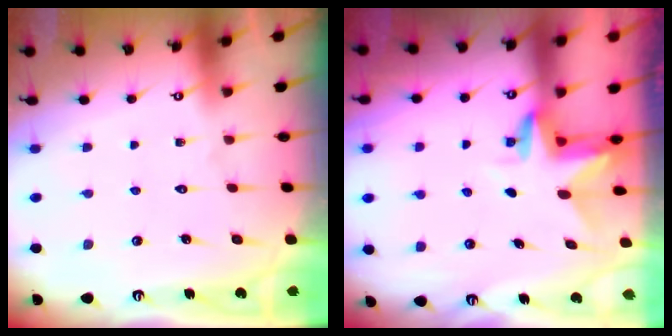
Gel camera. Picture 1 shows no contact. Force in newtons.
{"total": 3.1, "press": 3.1, "slide": 0.2}